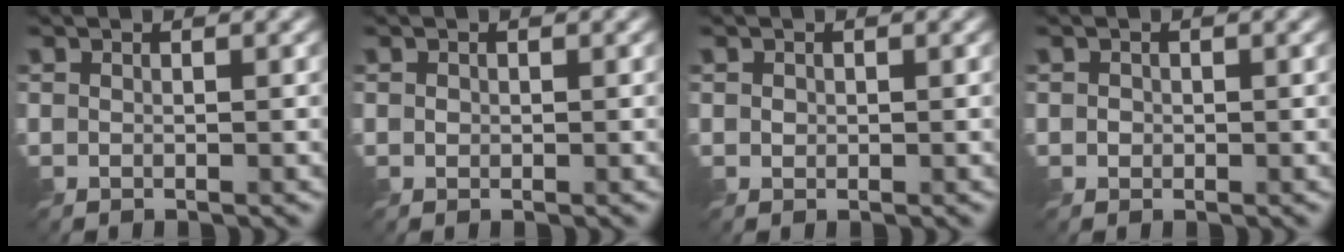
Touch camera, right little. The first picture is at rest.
{"total": 0.5, "force": [0.1, 0.5, 0.1], "torque": [-0.001, -0.002, 0.002]}
{"total": 0.6, "force": [0.1, 0.6, 0.1], "torque": [-0.002, -0.001, 0.002]}
{"total": 0.8, "force": [-0.1, 0.8, 0.1], "torque": [0.000, -0.003, -0.002]}